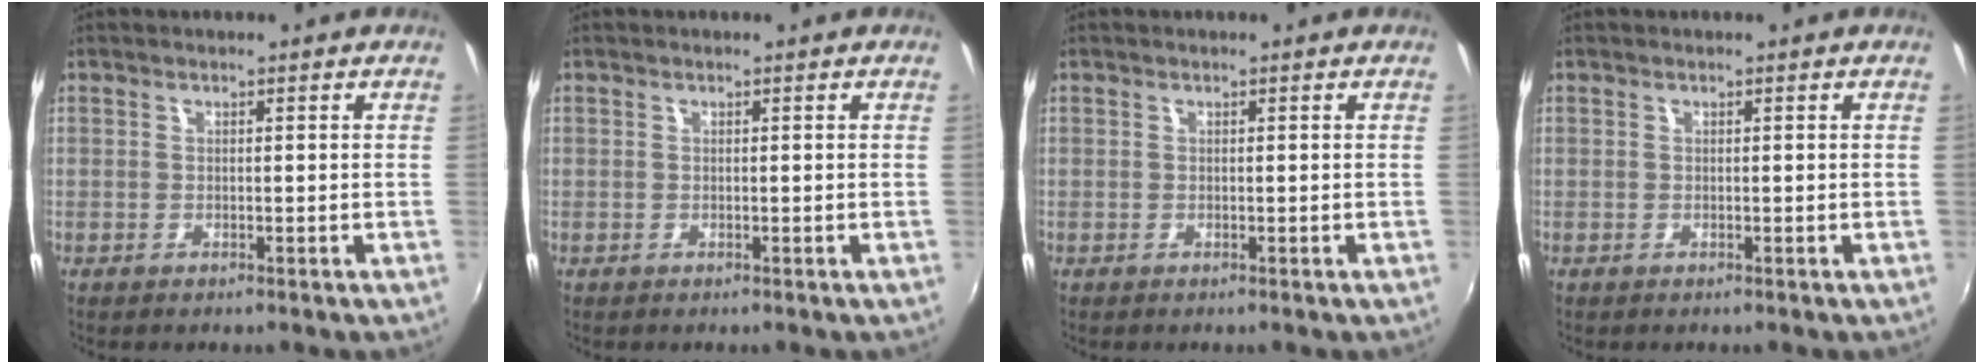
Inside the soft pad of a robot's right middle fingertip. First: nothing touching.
{"total": 0.0}
{"total": 0.0}
{"total": 0.0}